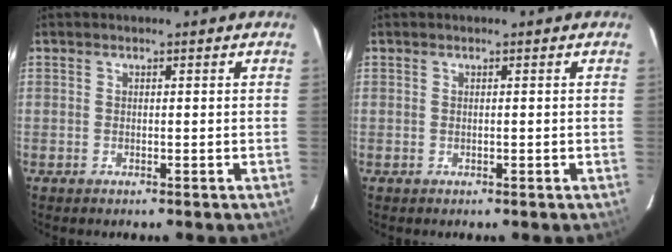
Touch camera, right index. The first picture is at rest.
{"total": 0.0}